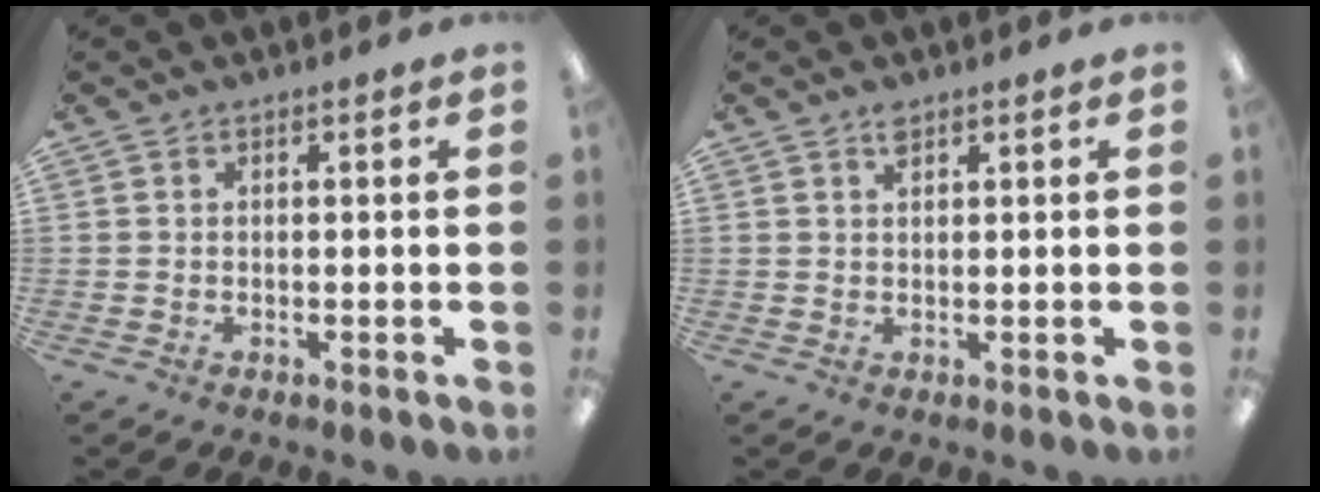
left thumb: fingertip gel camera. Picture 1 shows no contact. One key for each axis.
{"total": 1.8, "fx": 1.3, "fy": 0.7, "fz": 1.0, "tx": -0.015, "ty": -0.001, "tz": 0.021}